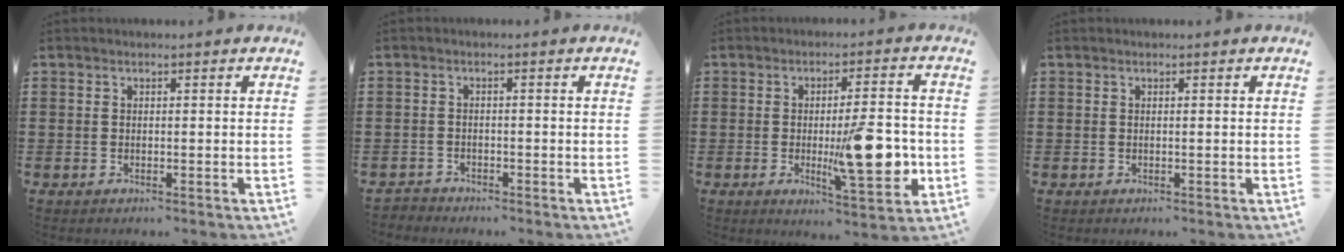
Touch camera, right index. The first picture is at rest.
{"total": 1.4, "force": [-1.3, 0.4, -0.1], "torque": [-0.002, 0.004, -0.030]}
{"total": 12.1, "force": [-1.7, 3.2, 11.6], "torque": [-0.169, -0.012, -0.024]}
{"total": 0.0}